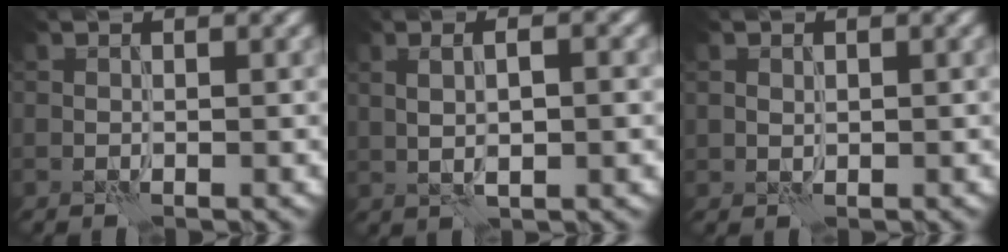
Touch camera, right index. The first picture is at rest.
{"total": 4.3, "force": [0.6, 1.4, 4.0], "torque": [-0.055, 0.009, 0.006]}
{"total": 0.8, "force": [0.4, 0.7, 0.3], "torque": [-0.007, -0.002, 0.009]}